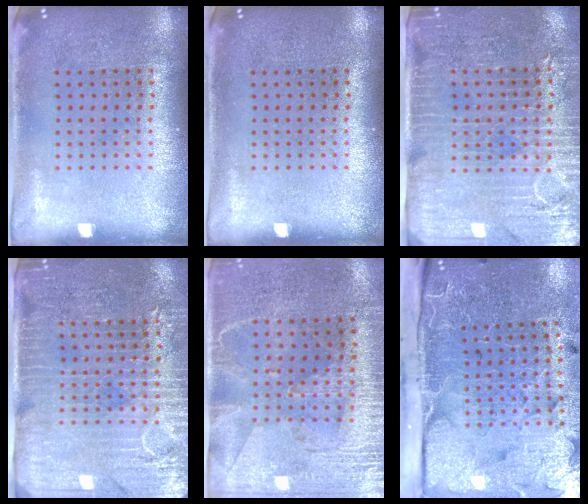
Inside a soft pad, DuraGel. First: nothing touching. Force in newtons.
{"total": 0.0}
{"total": 3.6, "press": 3.3, "slide": 1.6}
{"total": 3.6, "press": 3.3, "slide": 1.6}
{"total": 2.9, "press": 2.6, "slide": 1.4}
{"total": 5.1, "press": 4.0, "slide": 3.2}